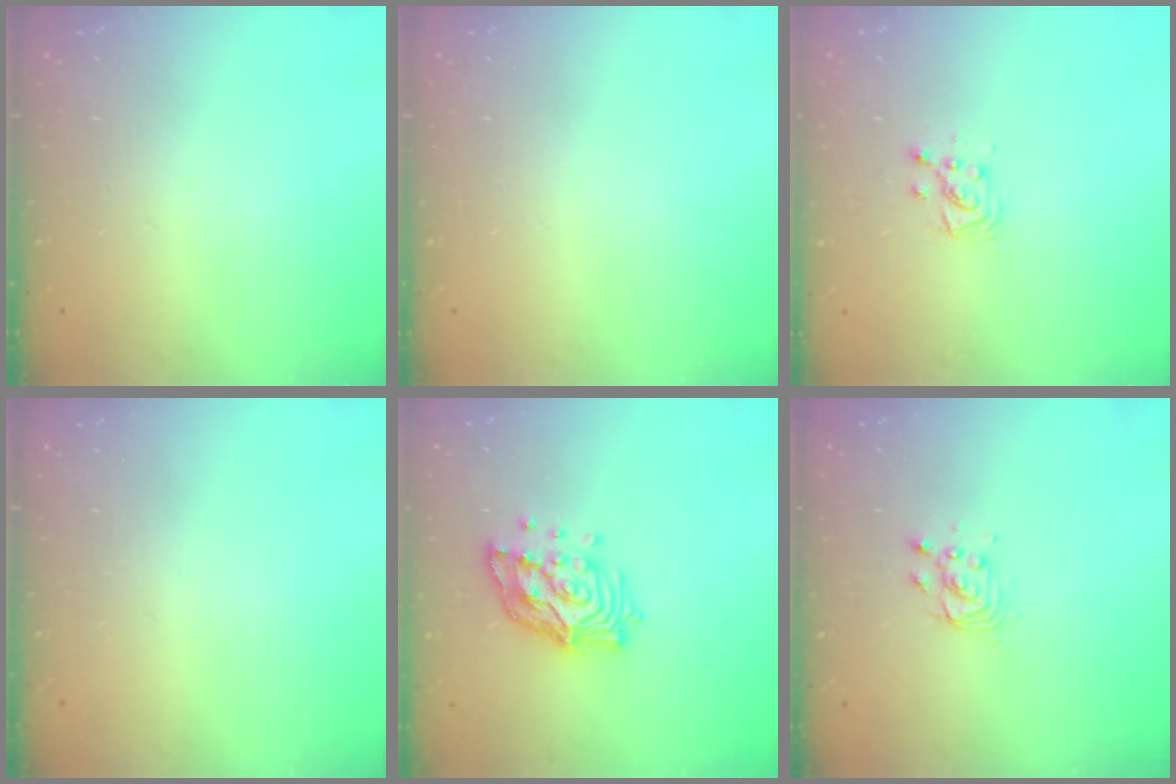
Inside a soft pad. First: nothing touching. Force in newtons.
{"total": 0.0}
{"total": 4.8, "press": 4.8, "slide": 0.5}
{"total": 0.0}
{"total": 13.9, "press": 13.8, "slide": 1.4}
{"total": 4.3, "press": 4.2, "slide": 0.3}